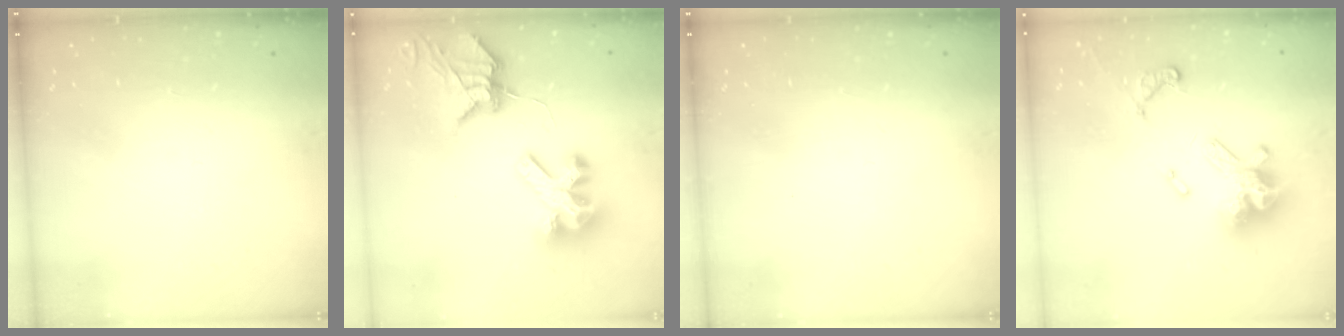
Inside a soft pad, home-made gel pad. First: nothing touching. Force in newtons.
{"total": 11.8, "press": 11.7, "slide": 1.3}
{"total": 0.0}
{"total": 15.1, "press": 15.1, "slide": 1.0}